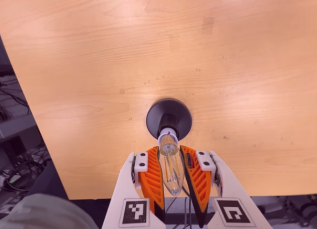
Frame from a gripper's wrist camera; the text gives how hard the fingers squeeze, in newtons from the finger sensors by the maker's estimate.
{"total": 19.3, "left": 20.2, "right": 18.5}